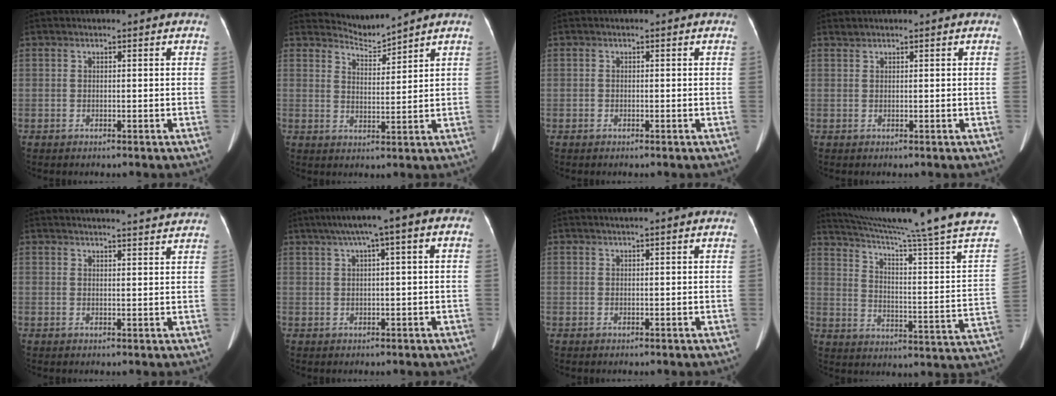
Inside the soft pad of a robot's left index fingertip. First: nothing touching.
{"total": 3.7, "force": [3.5, -0.8, -1.0], "torque": [0.012, -0.011, 0.072]}
{"total": 0.0}
{"total": 0.5, "force": [0.5, 0.0, -0.1], "torque": [-0.004, 0.004, 0.014]}
{"total": 11.1, "force": [10.8, -0.1, 2.7], "torque": [-0.031, 0.002, 0.118]}
{"total": 9.2, "force": [3.7, 1.5, 8.3], "torque": [-0.123, 0.042, 0.045]}
{"total": 1.2, "force": [0.9, -0.1, 0.7], "torque": [-0.011, 0.010, 0.018]}
{"total": 23.5, "force": [20.0, -3.7, 11.7], "torque": [-0.188, -0.089, 0.270]}